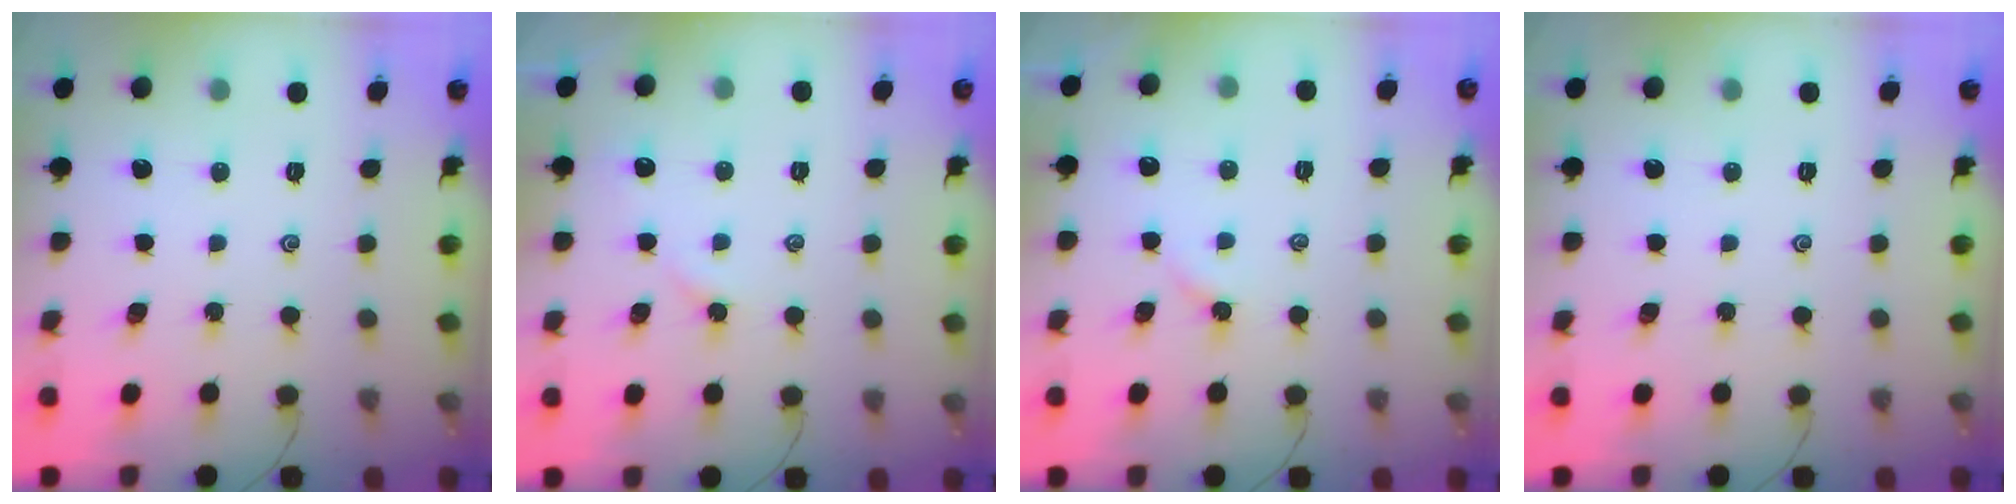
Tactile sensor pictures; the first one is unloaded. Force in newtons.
{"total": 2.2, "press": 2.1, "slide": 0.5}
{"total": 3.0, "press": 3.0, "slide": 0.4}
{"total": 0.0}